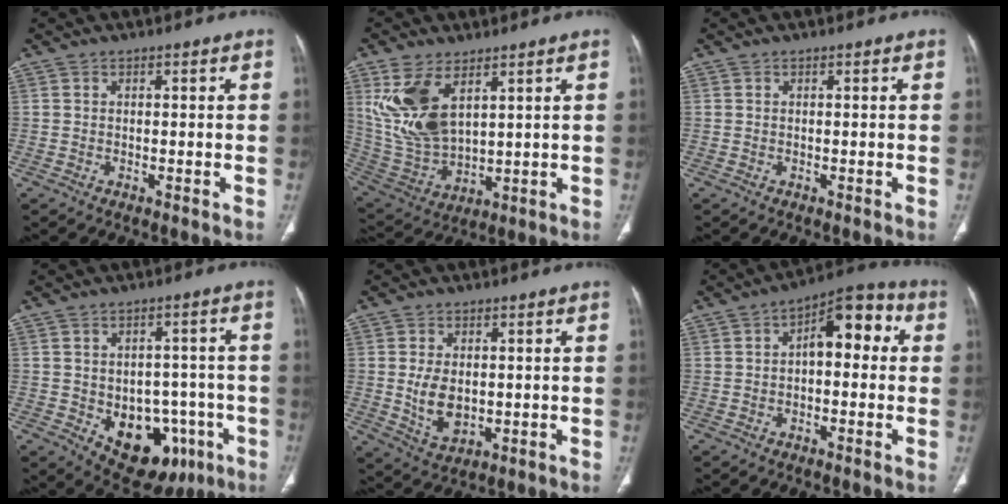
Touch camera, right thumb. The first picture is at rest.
{"total": 13.9, "force": [5.9, 7.3, 10.3], "torque": [-0.208, -0.024, 0.139]}
{"total": 0.0}
{"total": 14.1, "force": [-4.6, 9.8, 9.1], "torque": [-0.082, 0.025, -0.043]}
{"total": 6.8, "force": [0.1, 4.4, 5.2], "torque": [-0.086, -0.011, 0.018]}
{"total": 10.5, "force": [1.4, 5.5, 8.9], "torque": [-0.095, 0.035, 0.010]}